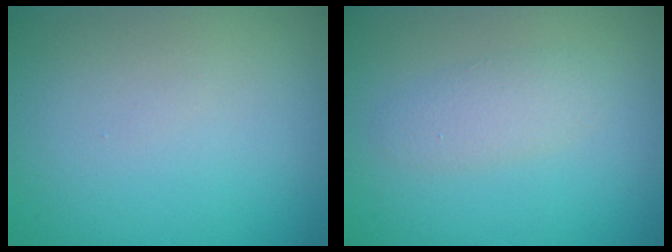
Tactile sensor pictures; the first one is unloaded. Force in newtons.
{"total": 1.9, "press": 1.9, "slide": 0.0}